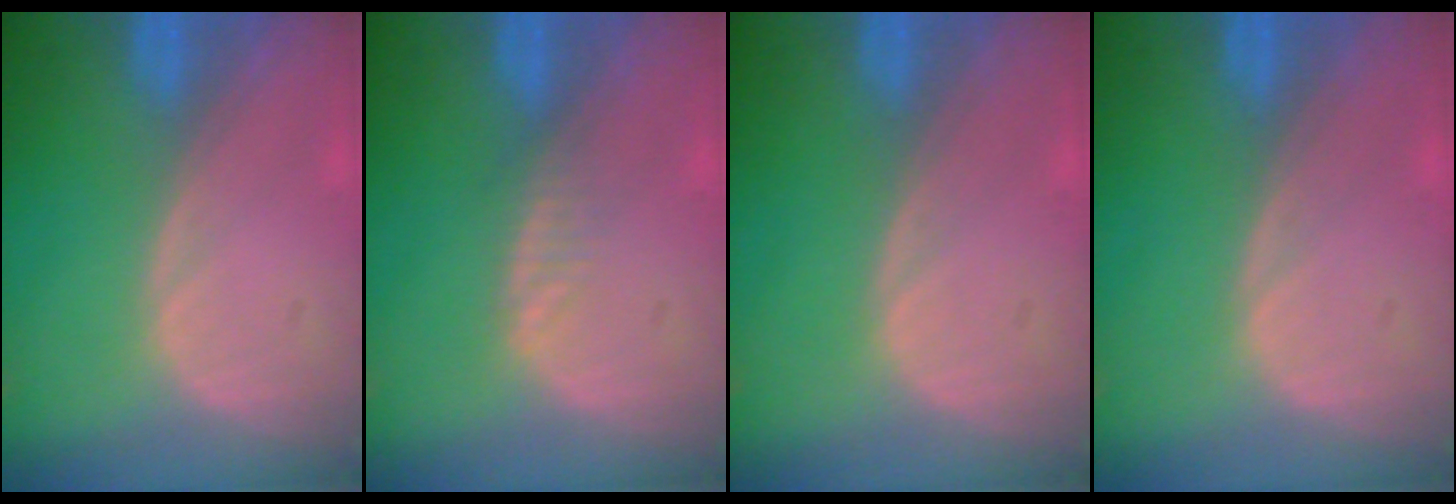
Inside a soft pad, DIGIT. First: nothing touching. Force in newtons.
{"total": 1.6, "press": 1.6, "slide": 0.1}
{"total": 0.0}
{"total": 0.0}